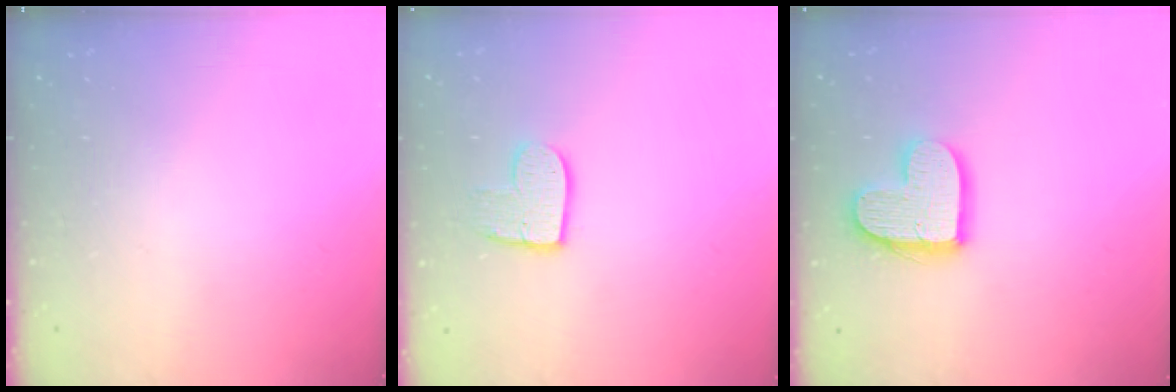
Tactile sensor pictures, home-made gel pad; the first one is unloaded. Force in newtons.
{"total": 9.1, "press": 9.0, "slide": 0.7}
{"total": 12.6, "press": 12.6, "slide": 0.9}